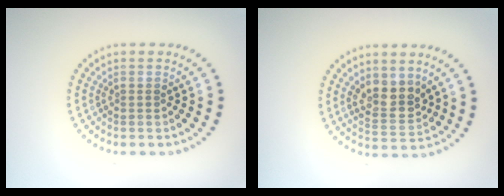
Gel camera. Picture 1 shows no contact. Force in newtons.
{"total": 3.1, "press": 2.9, "slide": 1.2}